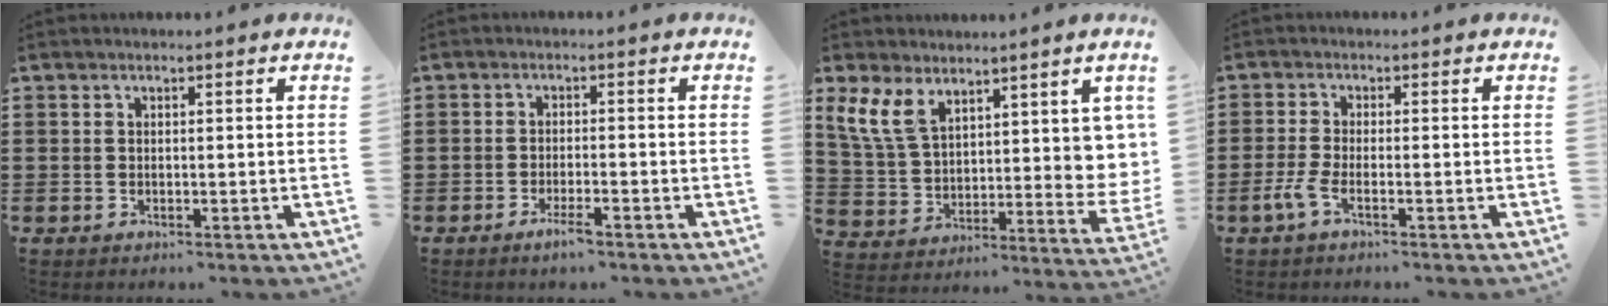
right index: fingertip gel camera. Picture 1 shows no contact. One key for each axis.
{"total": 2.5, "fx": -1.8, "fy": 0.2, "fz": 1.7, "tx": -0.035, "ty": -0.002, "tz": -0.034}
{"total": 9.7, "fx": 6.7, "fy": 4.8, "fz": 5.0, "tx": -0.125, "ty": -0.022, "tz": 0.134}
{"total": 2.9, "fx": -1.7, "fy": 0.5, "fz": 2.3, "tx": -0.068, "ty": -0.008, "tz": -0.039}